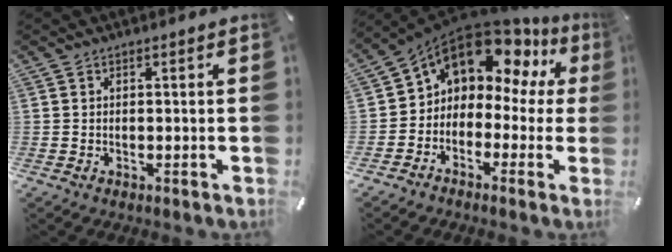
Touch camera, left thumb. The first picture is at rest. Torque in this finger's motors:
{"motor_torque": [1.46, 3.55, 1.49, 0.92, 0.19]}